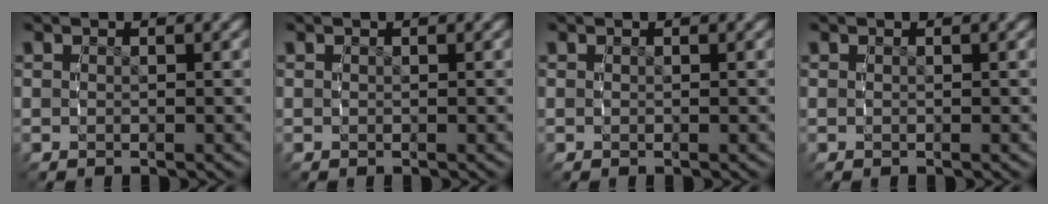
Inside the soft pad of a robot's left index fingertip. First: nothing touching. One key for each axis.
{"total": 0.0}
{"total": 0.0}
{"total": 0.0}